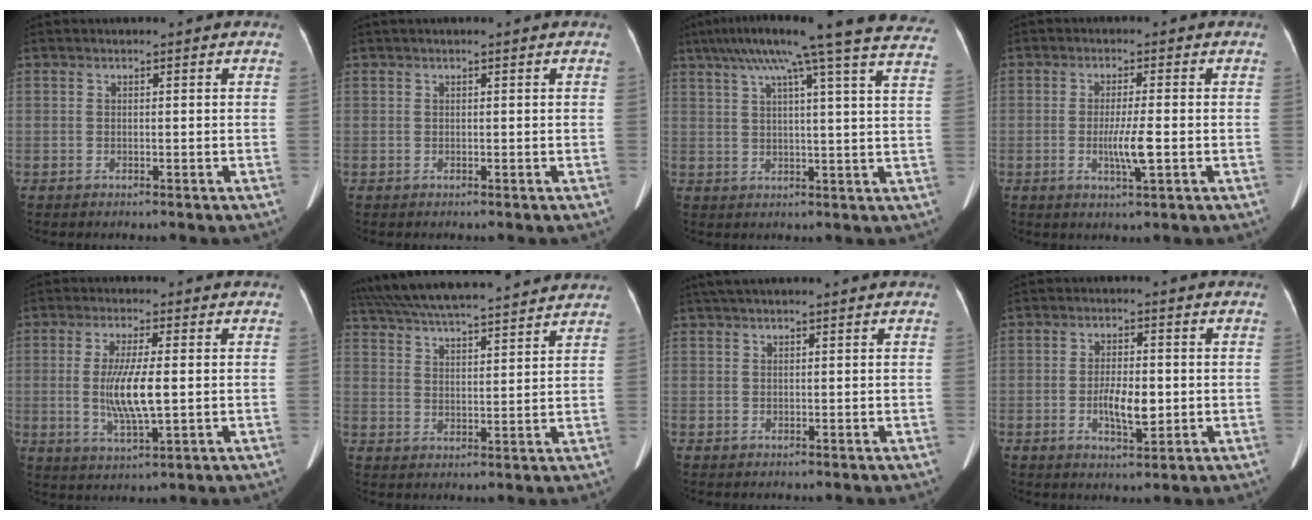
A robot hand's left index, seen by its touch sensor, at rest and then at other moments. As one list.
[{"total": 0.6, "force": [0.5, -0.1, 0.4], "torque": [-0.004, 0.014, 0.008]}, {"total": 25.9, "force": [21.3, -0.1, 14.7], "torque": [-0.218, 0.000, 0.264]}, {"total": 4.6, "force": [-1.1, 0.1, 4.4], "torque": [-0.085, -0.011, -0.021]}, {"total": 7.7, "force": [-0.2, 1.2, 7.6], "torque": [-0.154, -0.013, -0.004]}, {"total": 21.9, "force": [19.7, 2.5, 9.1], "torque": [-0.165, 0.043, 0.286]}, {"total": 5.0, "force": [4.2, 0.3, 2.7], "torque": [-0.040, 0.043, 0.065]}, {"total": 5.6, "force": [-1.0, 2.0, 5.1], "torque": [-0.095, -0.005, -0.017]}]